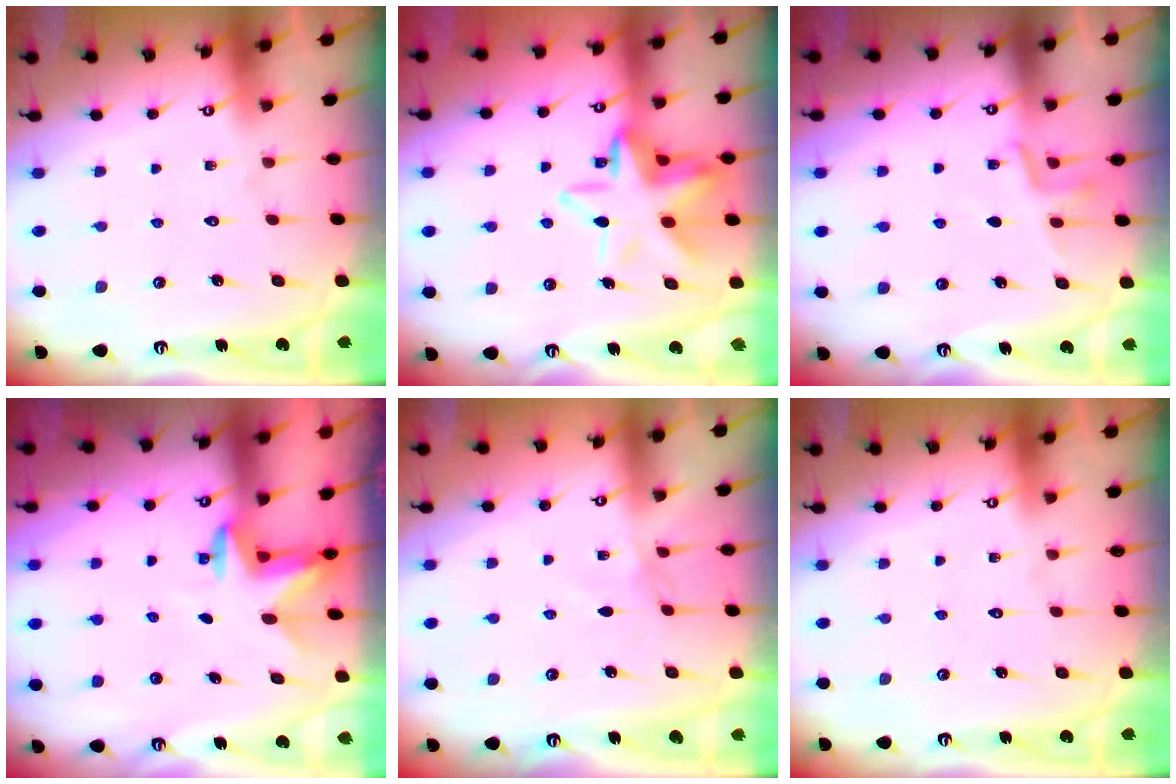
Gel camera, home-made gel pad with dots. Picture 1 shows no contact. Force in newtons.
{"total": 12.9, "press": 12.6, "slide": 2.5}
{"total": 5.6, "press": 5.5, "slide": 1.2}
{"total": 2.9, "press": 2.9, "slide": 0.5}
{"total": 1.7, "press": 1.6, "slide": 0.4}
{"total": 0.0}